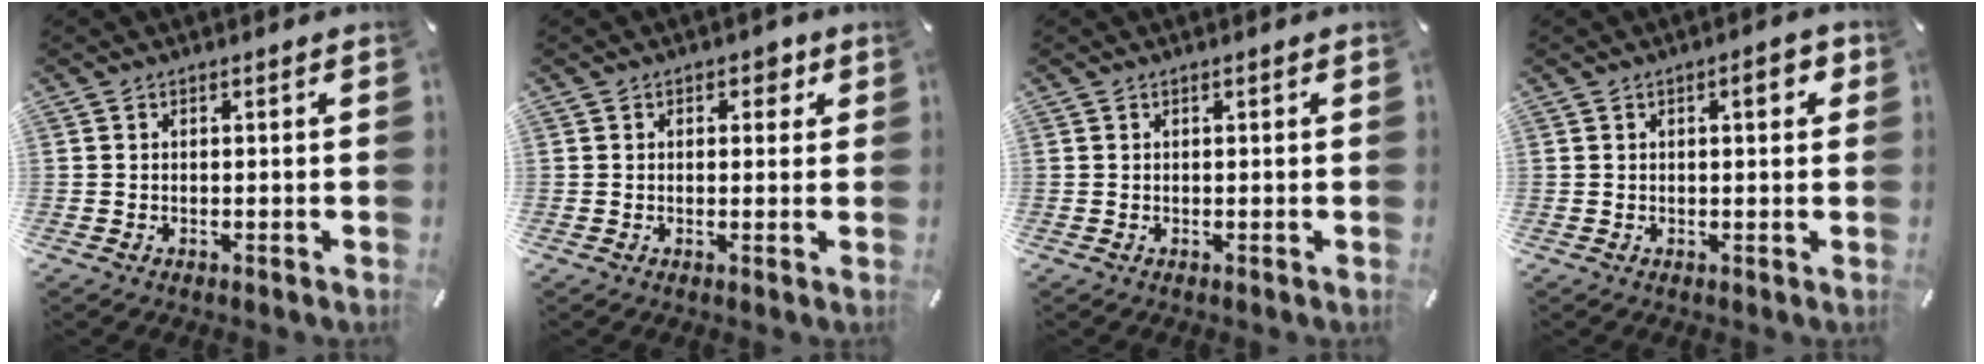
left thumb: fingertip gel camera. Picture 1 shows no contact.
{"total": 2.7, "force": [0.9, 2.0, 1.7], "torque": [-0.013, 0.000, 0.008]}
{"total": 0.0}
{"total": 4.1, "force": [1.4, 1.5, 3.6], "torque": [-0.050, -0.001, 0.016]}